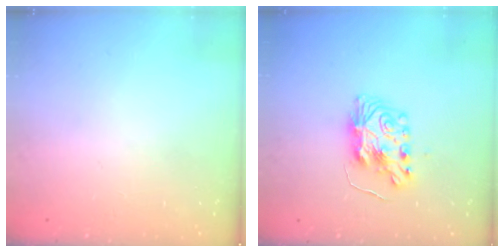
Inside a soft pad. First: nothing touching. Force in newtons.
{"total": 9.0, "press": 9.0, "slide": 0.5}